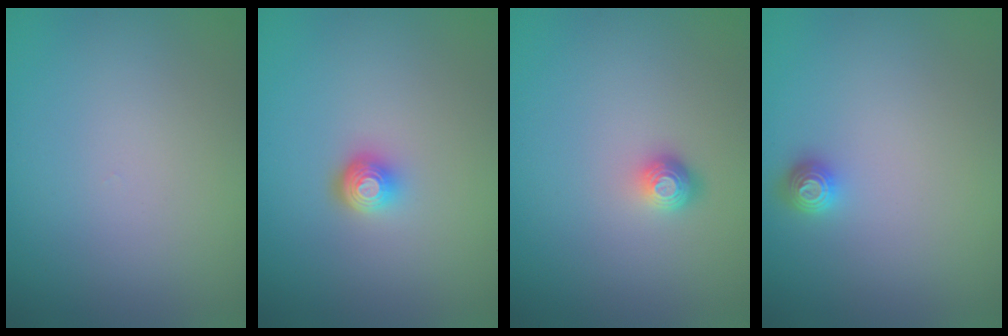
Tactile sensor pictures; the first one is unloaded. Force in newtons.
{"total": 2.2, "press": 1.4, "slide": 1.6}
{"total": 1.5, "press": 1.1, "slide": 1.0}
{"total": 1.4, "press": 1.2, "slide": 0.5}